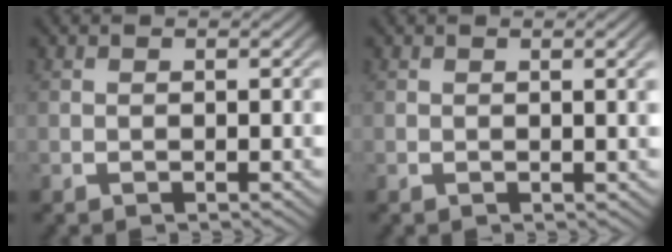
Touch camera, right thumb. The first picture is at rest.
{"total": 0.9, "force": [0.3, -0.1, 0.9], "torque": [-0.012, 0.002, 0.005]}